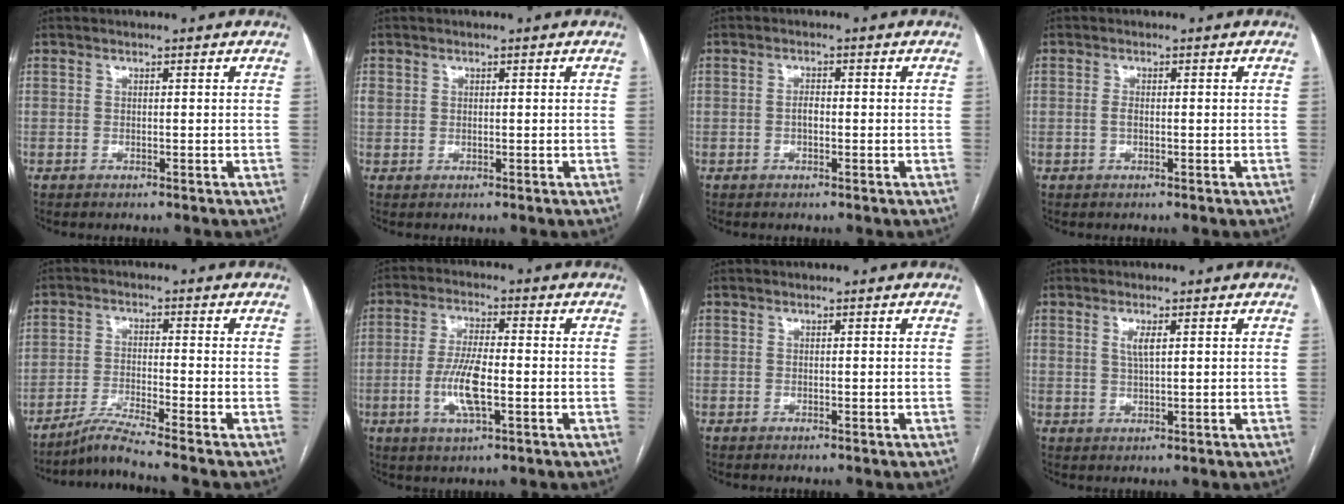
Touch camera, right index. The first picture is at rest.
{"total": 1.3, "force": [0.4, 1.1, 0.6], "torque": [-0.018, 0.014, 0.012]}
{"total": 1.5, "force": [-0.3, 0.7, 1.3], "torque": [-0.023, 0.004, -0.005]}
{"total": 1.0, "force": [-0.1, 0.4, 0.9], "torque": [-0.021, 0.002, -0.001]}
{"total": 5.8, "force": [-5.0, -2.2, 2.1], "torque": [-0.042, -0.027, -0.096]}
{"total": 7.6, "force": [-1.9, 1.5, 7.2], "torque": [-0.147, -0.003, -0.036]}
{"total": 0.0}
{"total": 2.3, "force": [0.9, 0.4, 2.1], "torque": [-0.045, -0.001, 0.019]}